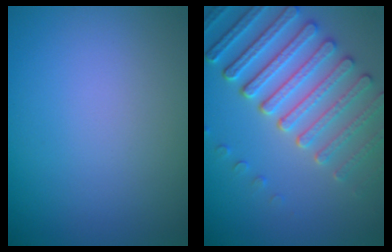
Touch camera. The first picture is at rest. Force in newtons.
{"total": 6.1, "press": 5.4, "slide": 2.8}